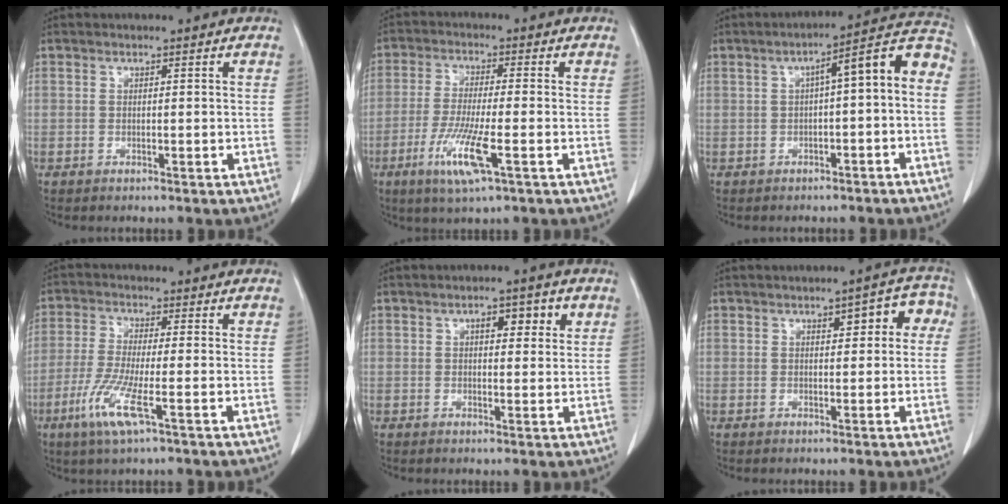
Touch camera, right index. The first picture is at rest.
{"total": 8.7, "force": [-3.5, 0.4, 8.0], "torque": [-0.160, -0.023, -0.067]}
{"total": 8.7, "force": [-0.3, 1.6, 8.5], "torque": [-0.108, 0.042, -0.009]}
{"total": 7.7, "force": [-3.3, 0.4, 6.9], "torque": [-0.149, -0.021, -0.067]}
{"total": 4.4, "force": [2.0, 1.6, 3.6], "torque": [-0.050, 0.009, 0.026]}
{"total": 5.1, "force": [1.5, 2.1, 4.4], "torque": [-0.042, 0.028, 0.014]}